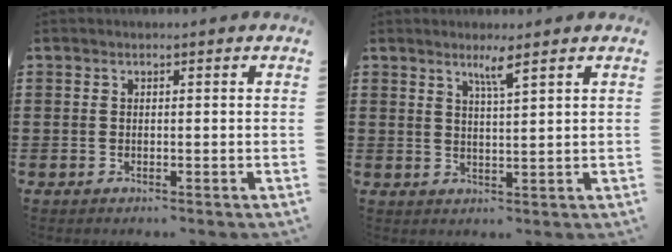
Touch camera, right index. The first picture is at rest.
{"total": 3.1, "force": [2.3, -0.1, 2.2], "torque": [-0.047, -0.003, 0.039]}